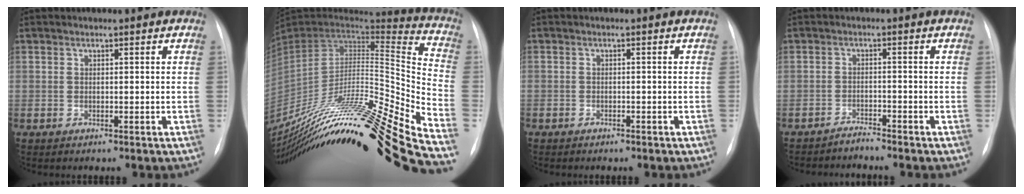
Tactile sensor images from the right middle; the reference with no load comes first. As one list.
[{"total": 35.9, "force": [-27.1, 0.3, 23.6], "torque": [-0.324, -0.048, -0.436]}, {"total": 1.0, "force": [-0.8, 0.6, 0.3], "torque": [-0.010, 0.002, -0.012]}, {"total": 3.6, "force": [-3.3, 0.2, -1.2], "torque": [0.027, -0.001, -0.052]}]